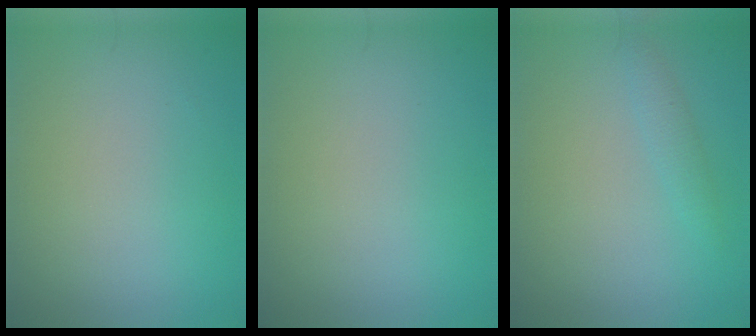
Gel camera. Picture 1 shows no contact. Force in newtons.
{"total": 0.0}
{"total": 1.3, "press": 1.3, "slide": 0.1}